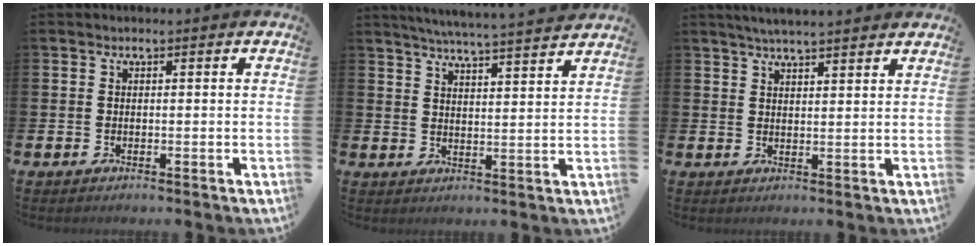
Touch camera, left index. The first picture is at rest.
{"total": 5.5, "force": [5.3, -0.8, 1.1], "torque": [-0.035, -0.036, 0.092]}
{"total": 3.9, "force": [3.8, -0.1, 1.0], "torque": [-0.024, -0.011, 0.067]}